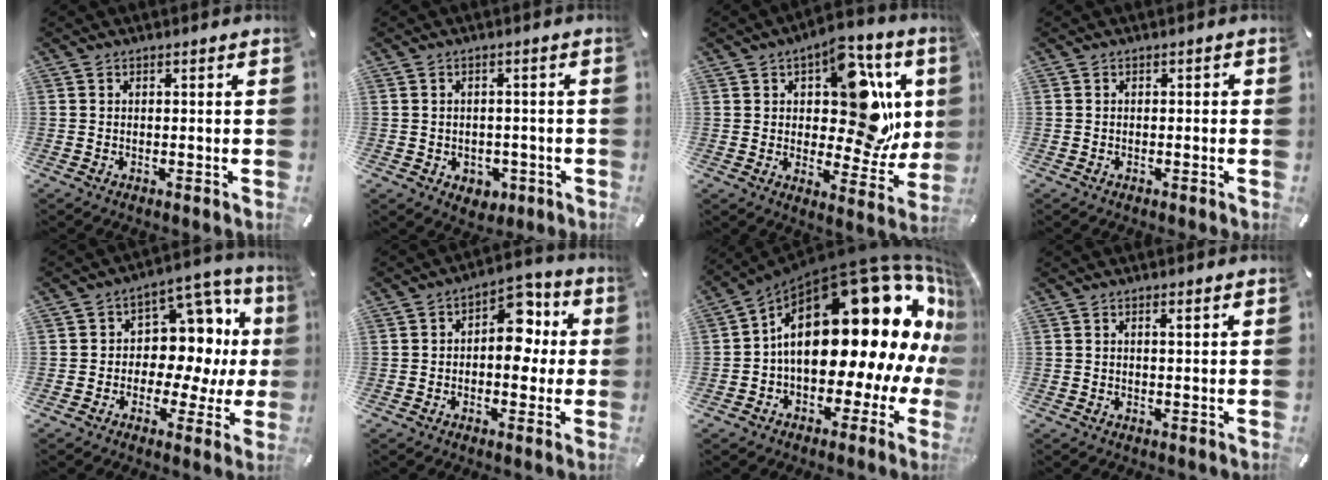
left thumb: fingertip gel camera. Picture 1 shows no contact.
{"total": 3.7, "force": [-1.0, 3.2, 1.5], "torque": [-0.009, 0.000, -0.020]}
{"total": 18.9, "force": [5.3, 10.6, 14.7], "torque": [-0.184, -0.026, 0.090]}
{"total": 0.7, "force": [-0.5, 0.4, 0.4], "torque": [-0.008, 0.002, -0.010]}
{"total": 12.6, "force": [2.4, 9.7, 7.6], "torque": [-0.083, -0.039, 0.048]}
{"total": 11.0, "force": [1.1, 7.3, 8.2], "torque": [-0.092, -0.005, 0.014]}
{"total": 32.4, "force": [7.3, 16.2, 27.1], "torque": [-0.413, -0.085, 0.145]}
{"total": 1.6, "force": [0.7, 0.3, 1.4], "torque": [-0.020, -0.002, 0.009]}